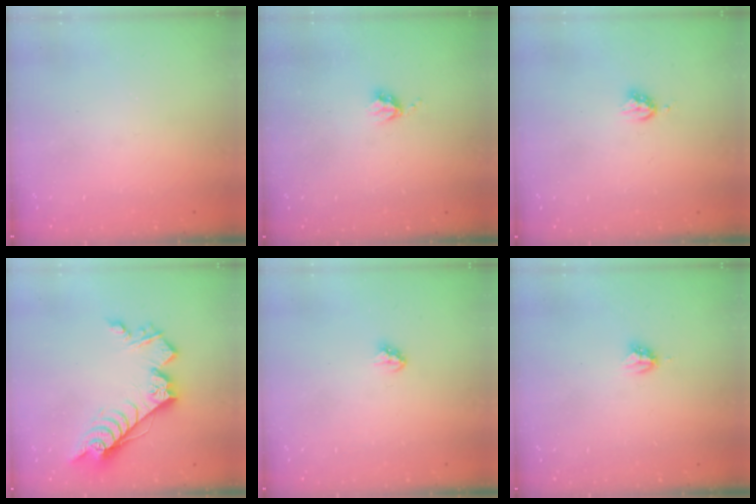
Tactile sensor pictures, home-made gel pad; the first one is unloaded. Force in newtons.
{"total": 3.5, "press": 3.4, "slide": 0.5}
{"total": 4.2, "press": 4.2, "slide": 0.6}
{"total": 16.7, "press": 16.7, "slide": 0.3}
{"total": 2.9, "press": 2.9, "slide": 0.2}
{"total": 3.9, "press": 3.9, "slide": 0.5}